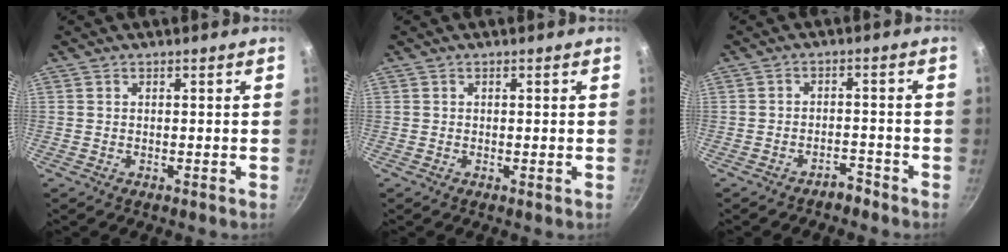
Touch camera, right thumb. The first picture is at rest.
{"total": 0.0}
{"total": 2.8, "force": [-2.4, 1.2, 0.9], "torque": [0.000, 0.032, -0.032]}